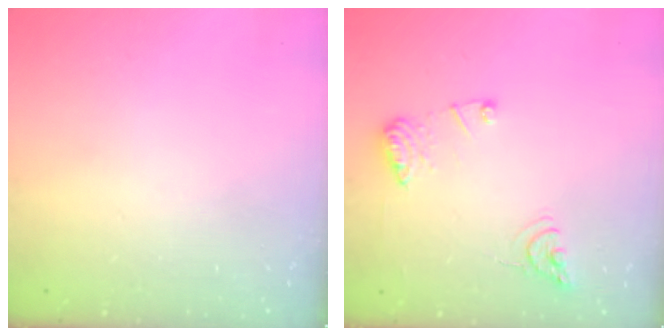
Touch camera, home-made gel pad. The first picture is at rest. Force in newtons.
{"total": 11.2, "press": 11.1, "slide": 1.1}